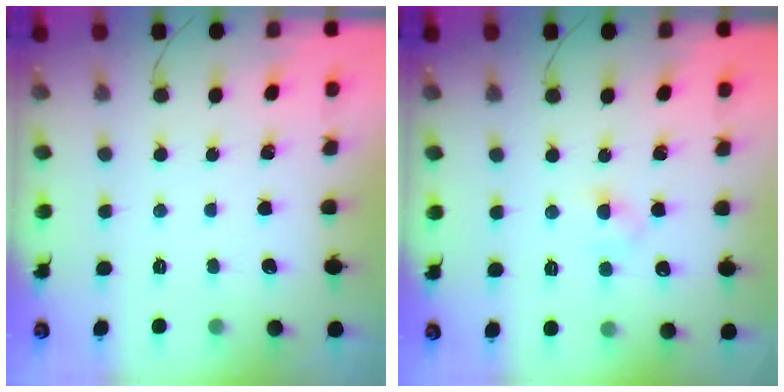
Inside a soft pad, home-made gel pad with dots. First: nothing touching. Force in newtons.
{"total": 3.9, "press": 3.7, "slide": 1.1}